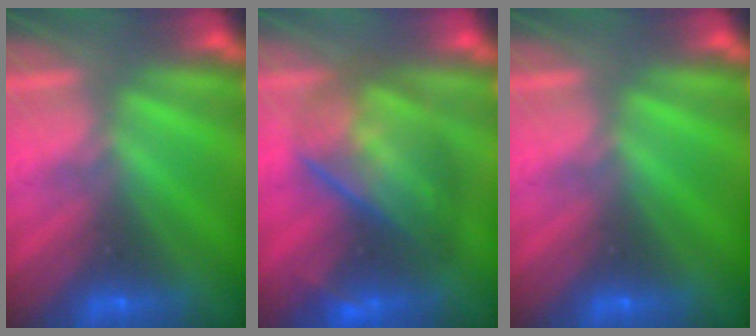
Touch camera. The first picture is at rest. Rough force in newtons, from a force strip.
{"total": 5.5}
{"total": 0.0}